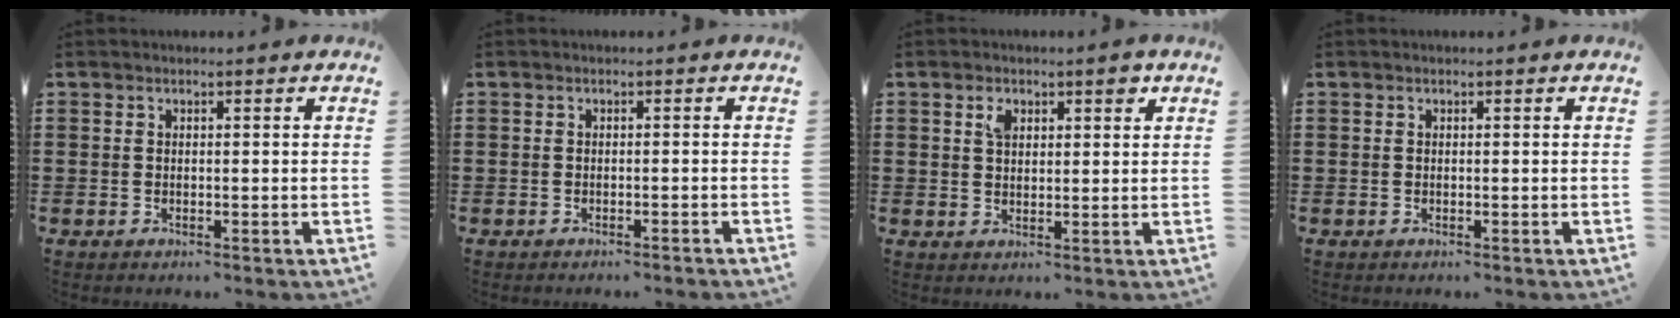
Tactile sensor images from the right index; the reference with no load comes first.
{"total": 0.7, "force": [-0.6, -0.1, 0.2], "torque": [-0.006, -0.002, -0.012]}
{"total": 3.1, "force": [1.6, 1.6, 2.1], "torque": [-0.023, -0.004, 0.023]}
{"total": 0.0}